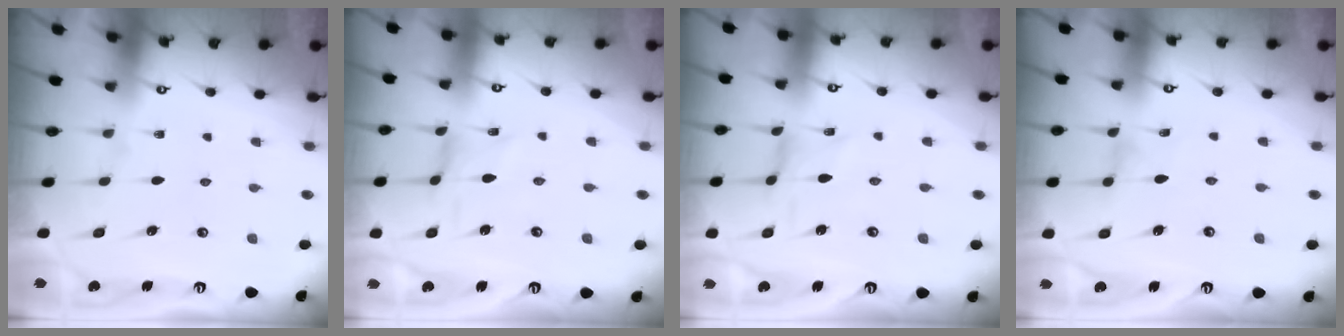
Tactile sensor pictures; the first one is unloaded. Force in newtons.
{"total": 0.0}
{"total": 0.0}
{"total": 0.0}